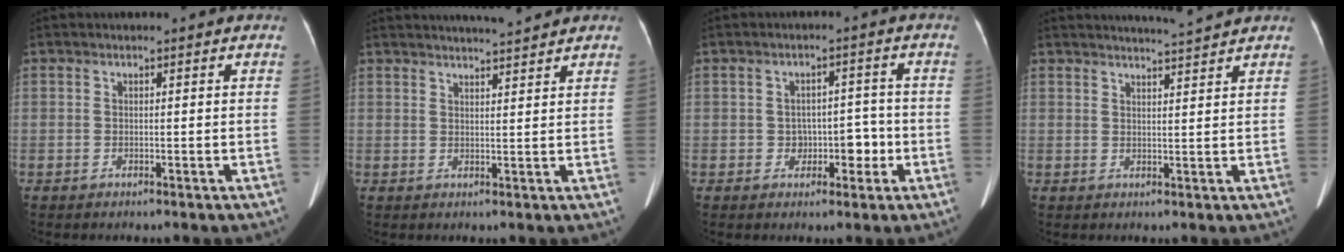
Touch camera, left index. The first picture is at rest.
{"total": 6.4, "force": [6.0, -0.1, 2.2], "torque": [-0.034, 0.014, 0.083]}
{"total": 4.3, "force": [-1.3, 3.0, 2.7], "torque": [-0.031, 0.021, -0.014]}
{"total": 4.7, "force": [4.5, -0.8, 1.1], "torque": [-0.021, 0.004, 0.063]}